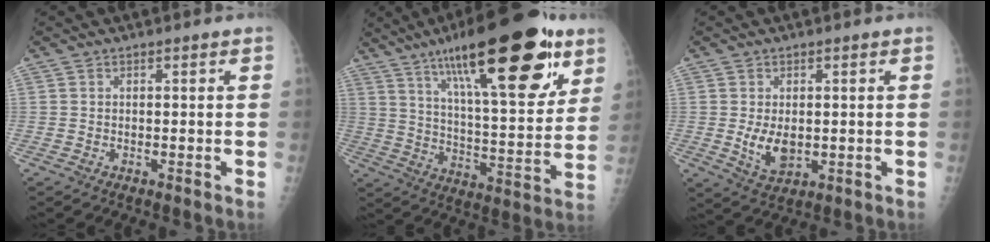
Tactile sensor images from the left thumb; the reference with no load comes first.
{"total": 29.2, "force": [16.2, 8.6, 22.7], "torque": [-0.323, -0.039, 0.258]}
{"total": 6.0, "force": [-0.3, 3.9, 4.6], "torque": [-0.069, -0.012, 0.007]}